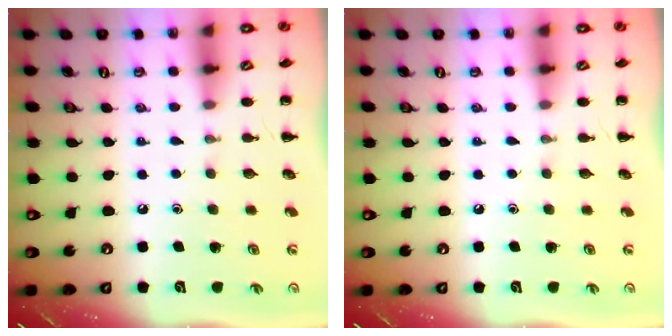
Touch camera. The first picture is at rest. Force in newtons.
{"total": 0.0}